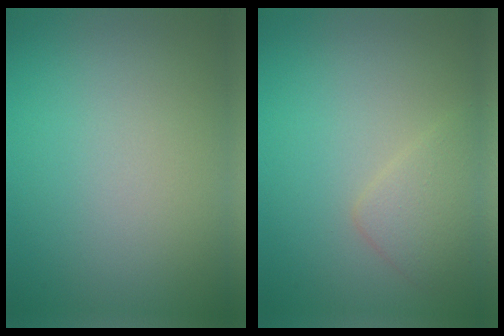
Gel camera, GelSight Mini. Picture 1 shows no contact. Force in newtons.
{"total": 2.2, "press": 2.2, "slide": 0.1}